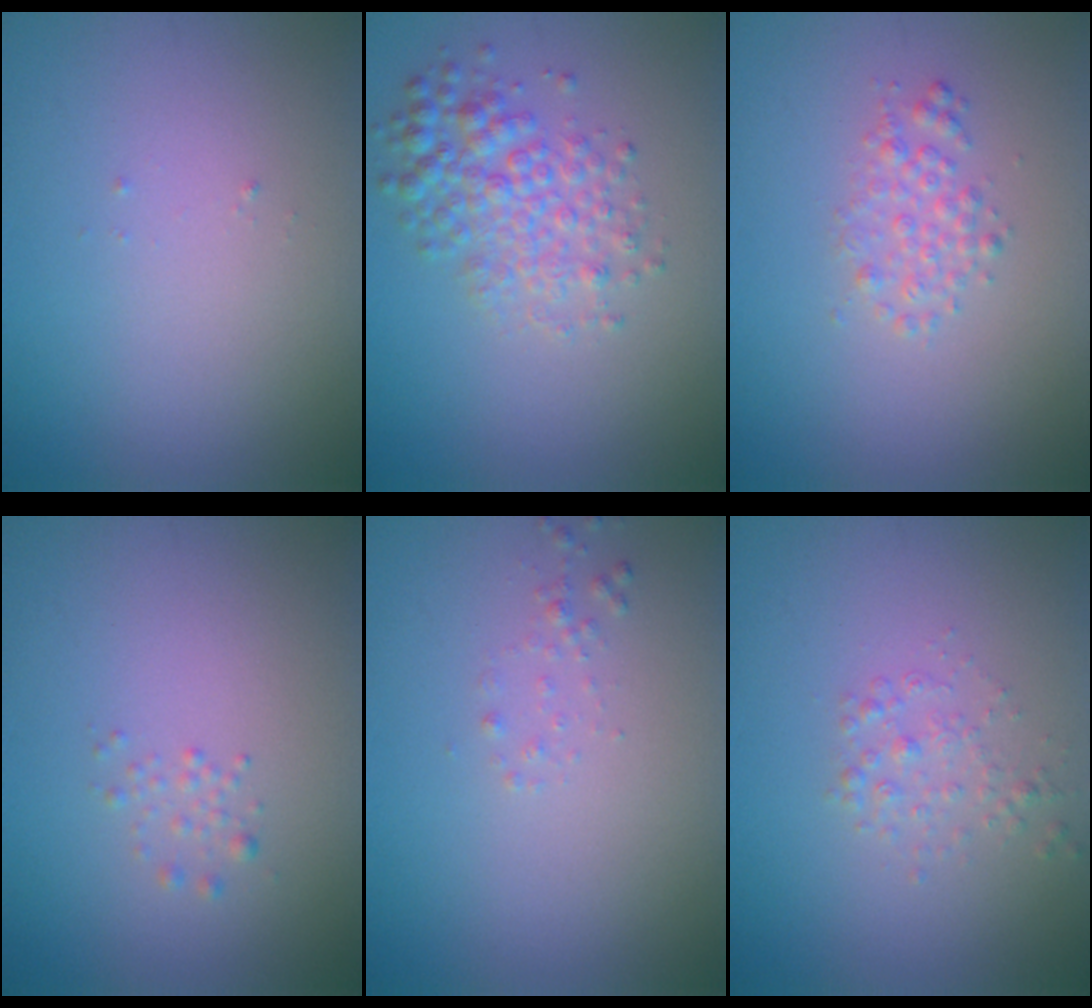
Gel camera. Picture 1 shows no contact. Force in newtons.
{"total": 3.9, "press": 3.9, "slide": 0.1}
{"total": 1.7, "press": 1.7, "slide": 0.0}
{"total": 0.8, "press": 0.8, "slide": 0.0}
{"total": 0.7, "press": 0.7, "slide": 0.0}
{"total": 1.4, "press": 1.4, "slide": 0.1}